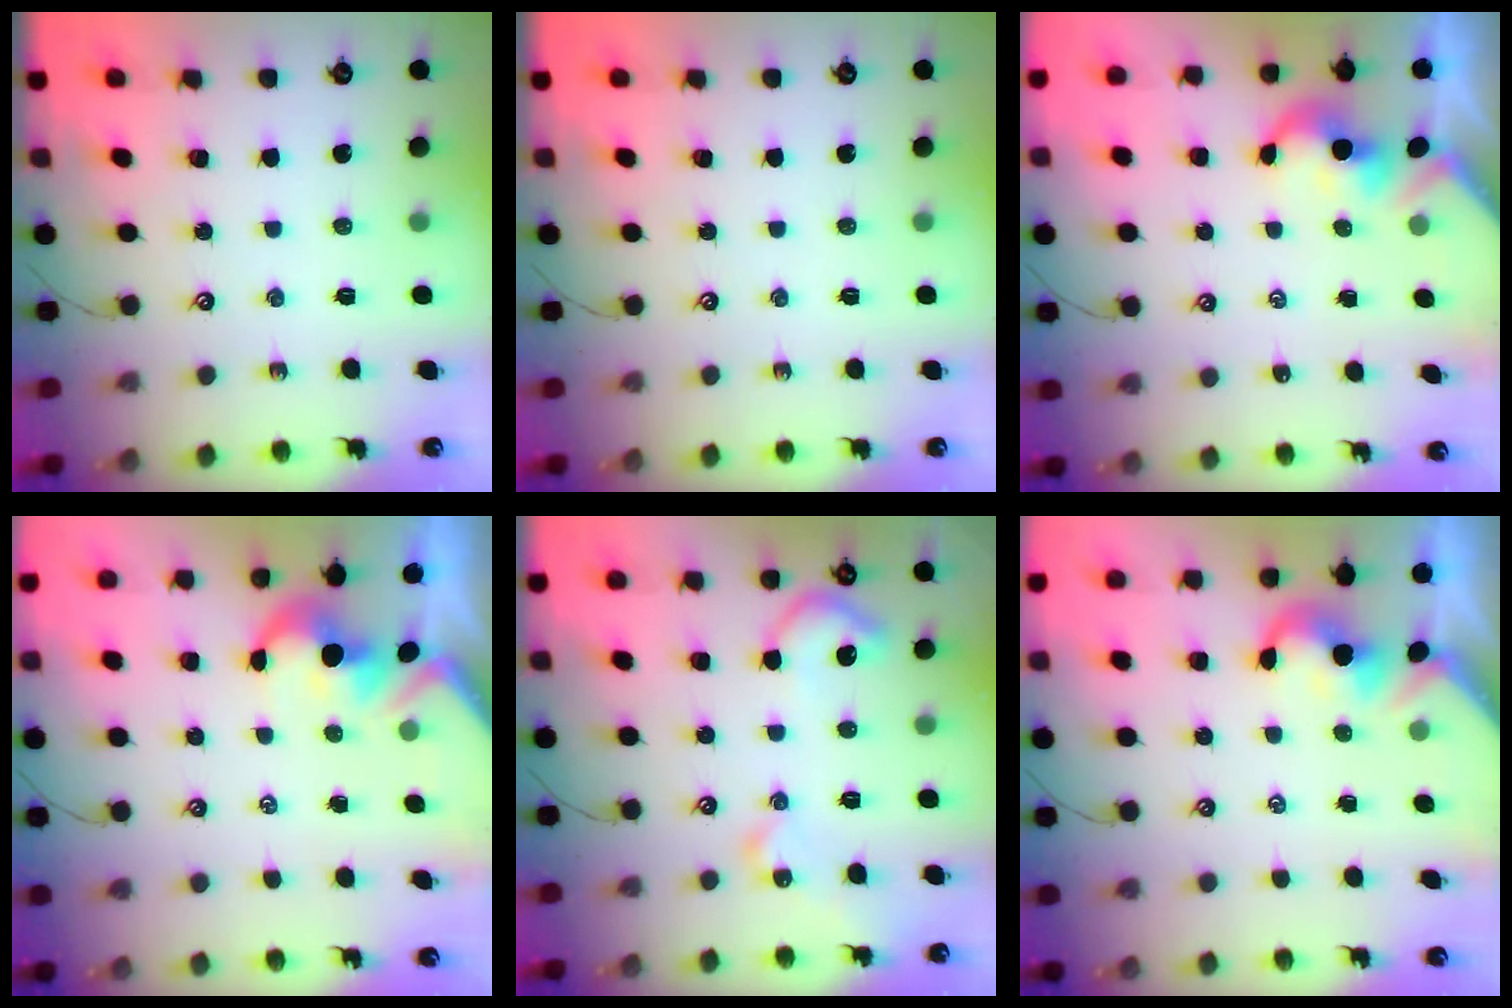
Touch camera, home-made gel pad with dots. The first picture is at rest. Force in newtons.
{"total": 0.0}
{"total": 2.0, "press": 2.0, "slide": 0.4}
{"total": 1.7, "press": 1.4, "slide": 1.0}
{"total": 7.5, "press": 7.4, "slide": 1.0}
{"total": 0.6, "press": 0.5, "slide": 0.3}